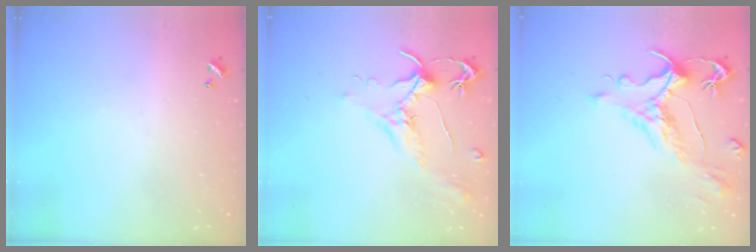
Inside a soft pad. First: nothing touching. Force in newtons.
{"total": 1.9, "press": 1.9, "slide": 0.6}
{"total": 1.1, "press": 0.0, "slide": 1.1}